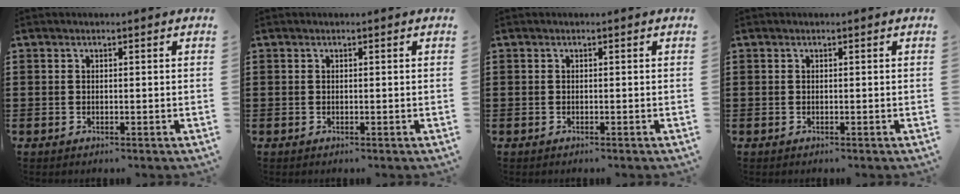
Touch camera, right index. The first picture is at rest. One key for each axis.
{"total": 0.0}
{"total": 0.0}
{"total": 0.0}